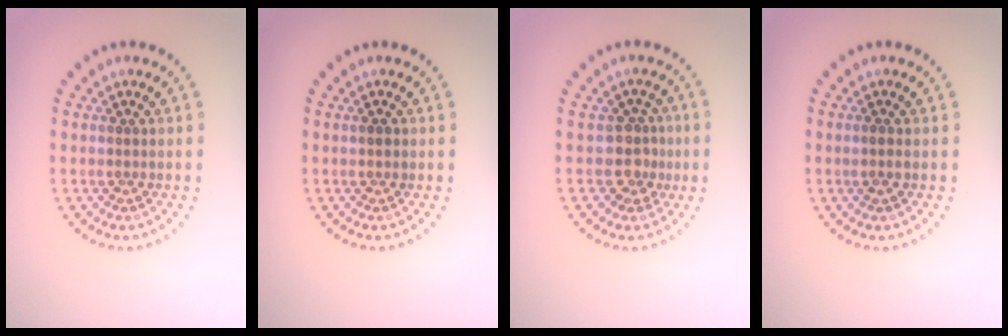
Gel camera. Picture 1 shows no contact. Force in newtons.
{"total": 0.9, "press": 0.9, "slide": 0.1}
{"total": 2.3, "press": 1.8, "slide": 1.4}
{"total": 0.9, "press": 0.9, "slide": 0.3}